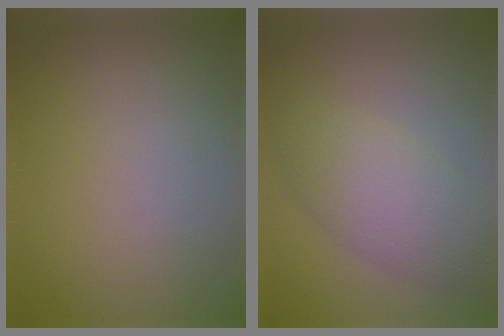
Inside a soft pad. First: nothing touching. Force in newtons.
{"total": 4.9, "press": 4.9, "slide": 0.1}